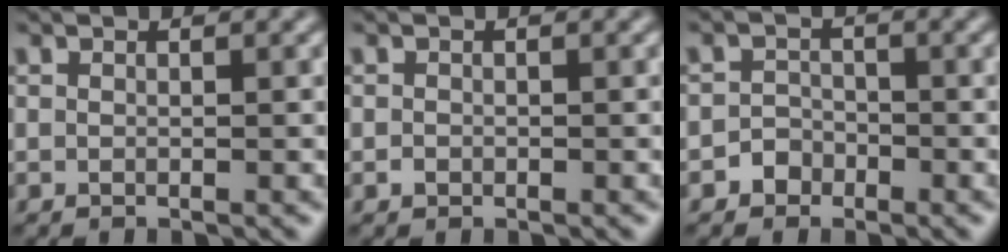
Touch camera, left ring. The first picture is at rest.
{"total": 0.6, "force": [-0.2, 0.5, 0.1], "torque": [0.002, -0.004, -0.005]}
{"total": 1.7, "force": [-1.0, 1.3, 0.2], "torque": [0.011, 0.008, -0.020]}